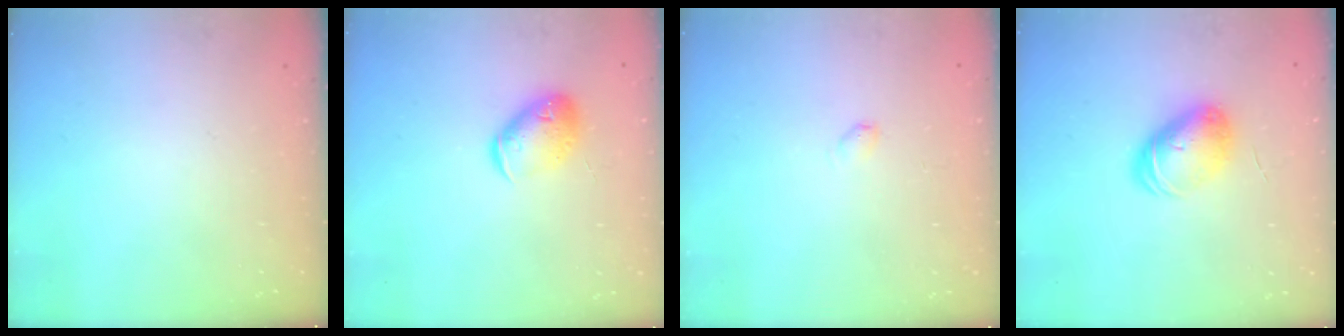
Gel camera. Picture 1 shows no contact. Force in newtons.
{"total": 10.9, "press": 10.7, "slide": 1.7}
{"total": 2.5, "press": 2.5, "slide": 0.4}
{"total": 9.9, "press": 9.9, "slide": 0.4}